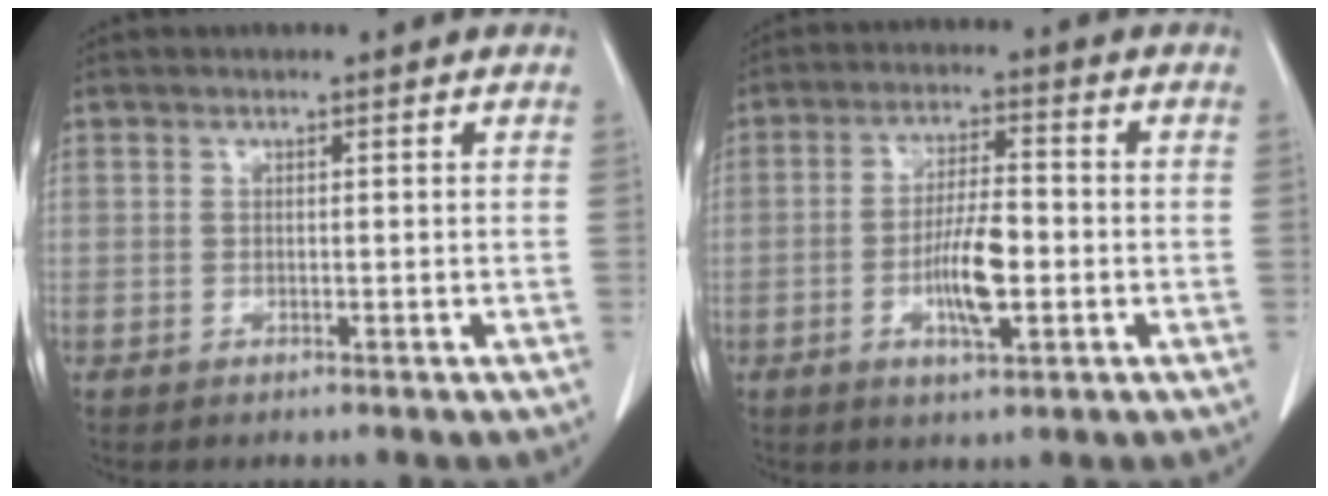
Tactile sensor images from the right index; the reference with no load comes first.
{"total": 7.5, "force": [-1.9, 1.6, 7.0], "torque": [-0.134, 0.002, -0.033]}